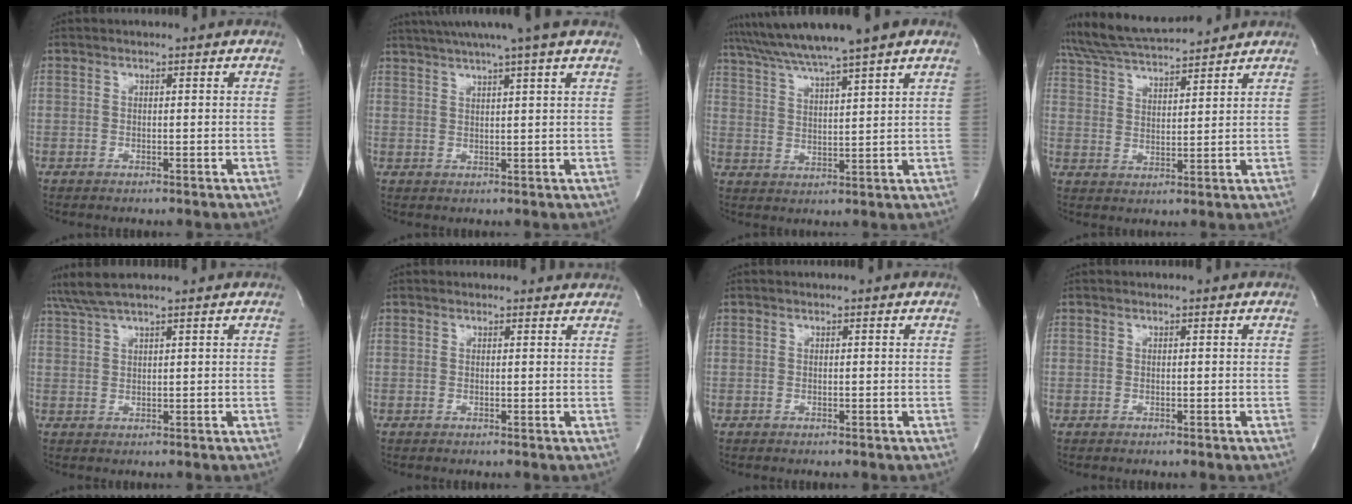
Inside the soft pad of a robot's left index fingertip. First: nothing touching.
{"total": 9.5, "force": [7.6, -1.4, 5.6], "torque": [-0.099, 0.017, 0.096]}
{"total": 12.0, "force": [9.6, -1.0, 7.0], "torque": [-0.128, 0.024, 0.153]}
{"total": 11.7, "force": [10.8, 0.9, 4.4], "torque": [-0.089, 0.018, 0.191]}
{"total": 4.3, "force": [3.7, -0.6, 2.1], "torque": [-0.055, 0.019, 0.079]}
{"total": 1.4, "force": [1.2, 0.5, -0.4], "torque": [-0.001, -0.004, 0.004]}
{"total": 0.0}
{"total": 0.0}